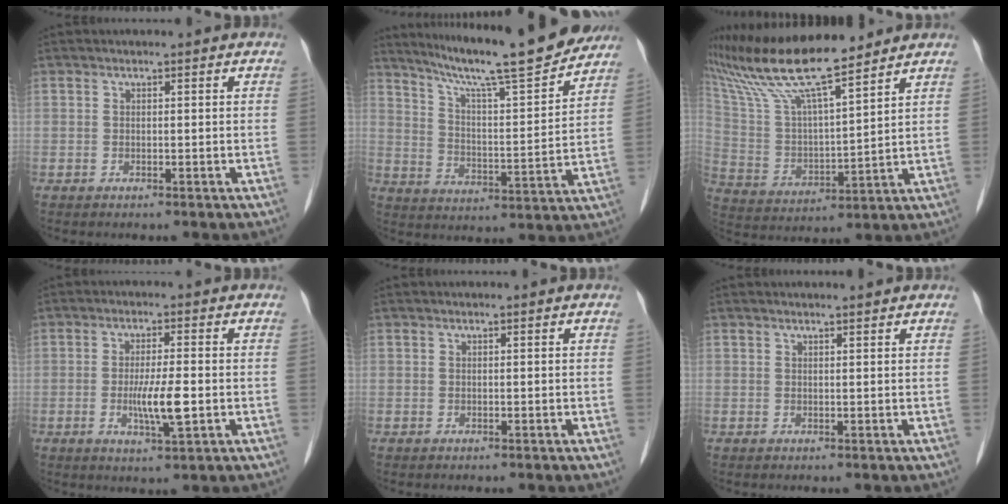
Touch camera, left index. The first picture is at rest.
{"total": 17.6, "force": [15.4, 1.0, 8.5], "torque": [-0.141, 0.001, 0.234]}
{"total": 17.2, "force": [14.2, 1.5, 9.5], "torque": [-0.186, 0.018, 0.267]}
{"total": 5.7, "force": [-1.2, 0.7, 5.6], "torque": [-0.111, -0.010, -0.021]}
{"total": 0.0}
{"total": 1.7, "force": [1.5, 0.1, 0.7], "torque": [-0.010, 0.009, 0.021]}